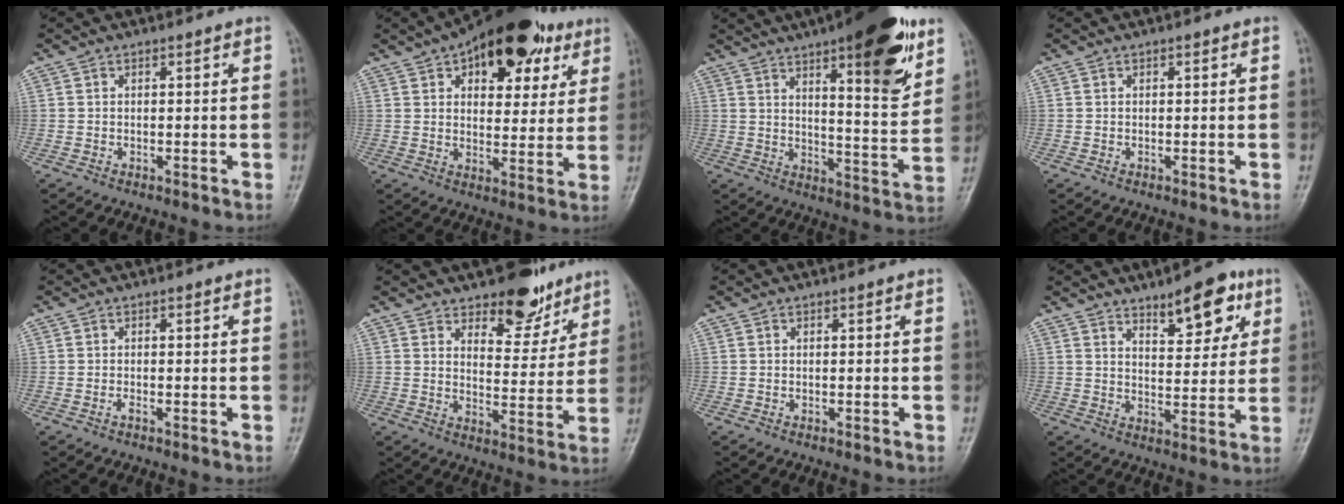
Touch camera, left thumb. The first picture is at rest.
{"total": 19.2, "force": [9.8, 10.3, 12.9], "torque": [-0.131, -0.014, 0.138]}
{"total": 18.9, "force": [10.7, 5.1, 14.8], "torque": [-0.175, -0.055, 0.155]}
{"total": 0.0}
{"total": 0.6, "force": [-0.3, 0.2, 0.5], "torque": [-0.009, 0.001, -0.006]}
{"total": 10.7, "force": [7.8, 5.0, 5.3], "torque": [-0.036, -0.055, 0.120]}
{"total": 0.0}
{"total": 10.3, "force": [6.0, 4.2, 7.2], "torque": [-0.073, -0.033, 0.088]}